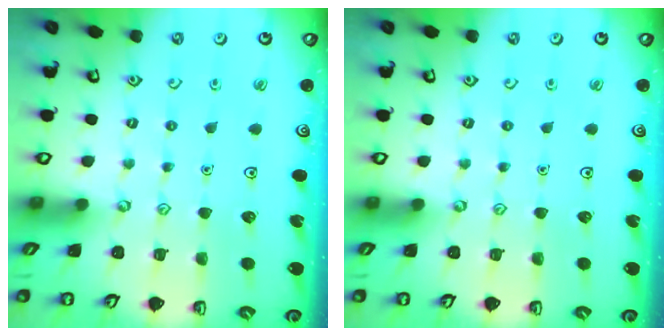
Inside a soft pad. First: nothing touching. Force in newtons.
{"total": 0.0}